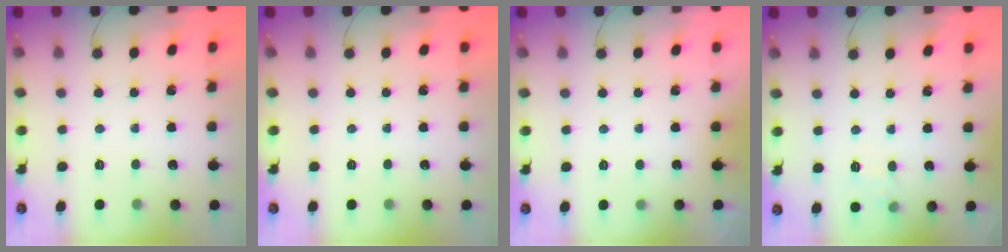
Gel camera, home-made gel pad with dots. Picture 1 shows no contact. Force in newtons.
{"total": 0.0}
{"total": 1.9, "press": 1.9, "slide": 0.3}
{"total": 7.7, "press": 7.4, "slide": 1.8}